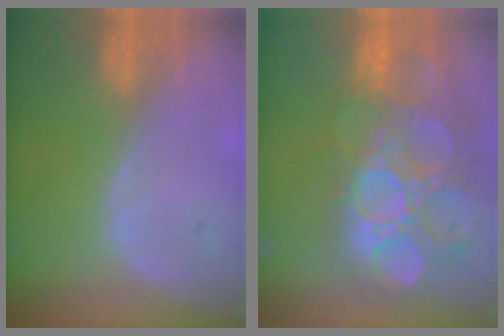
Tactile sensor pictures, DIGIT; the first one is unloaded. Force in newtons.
{"total": 15.6, "press": 12.9, "slide": 8.8}